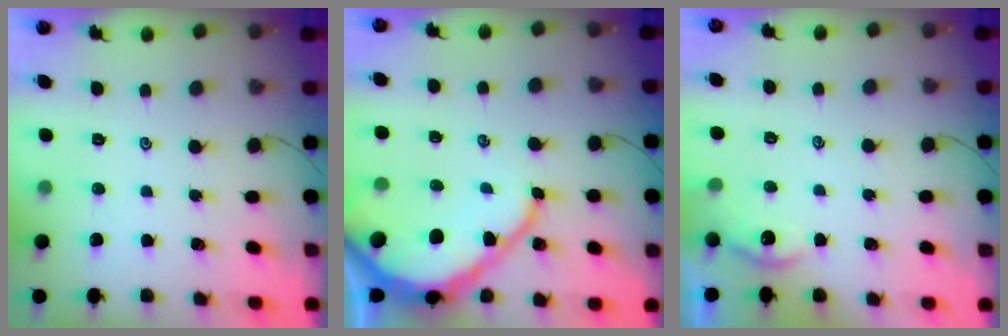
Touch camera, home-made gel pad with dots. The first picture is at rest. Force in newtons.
{"total": 12.9, "press": 12.9, "slide": 1.1}
{"total": 3.0, "press": 3.0, "slide": 0.5}